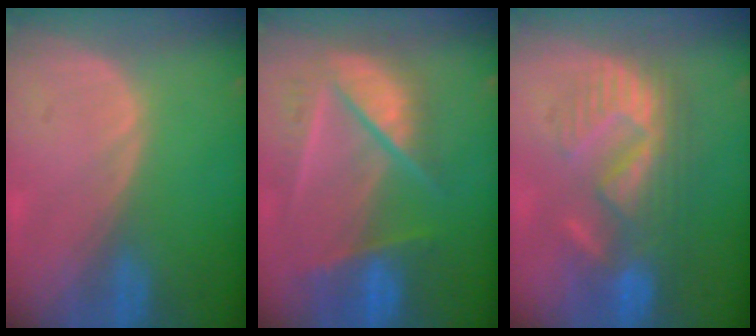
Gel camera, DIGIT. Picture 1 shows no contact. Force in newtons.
{"total": 9.9, "press": 8.3, "slide": 5.4}
{"total": 8.9, "press": 8.8, "slide": 1.5}